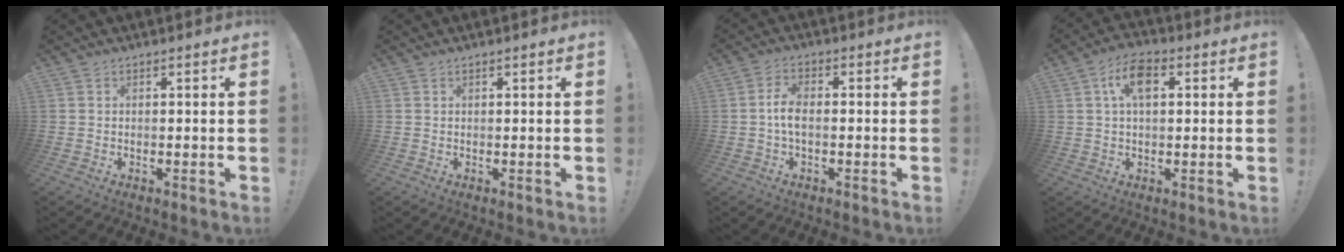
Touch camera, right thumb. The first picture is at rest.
{"total": 0.0}
{"total": 5.5, "force": [-0.8, 2.4, 4.9], "torque": [-0.105, 0.006, -0.013]}
{"total": 8.3, "force": [2.2, 4.5, 6.6], "torque": [-0.110, 0.011, 0.041]}